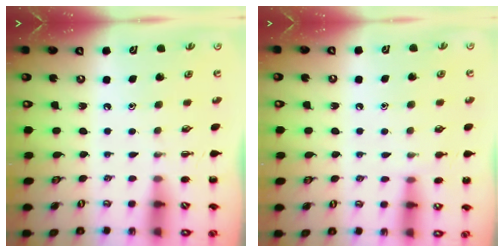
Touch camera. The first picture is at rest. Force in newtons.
{"total": 4.8, "press": 4.5, "slide": 1.6}